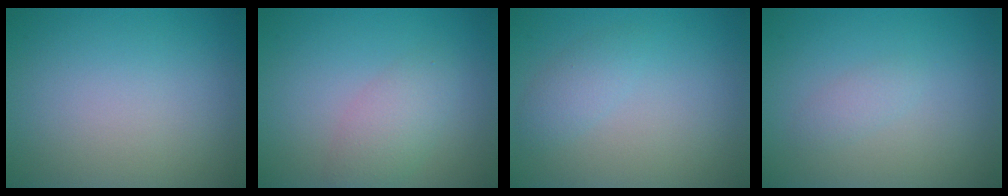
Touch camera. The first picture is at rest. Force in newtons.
{"total": 2.8, "press": 2.8, "slide": 0.0}
{"total": 1.6, "press": 1.6, "slide": 0.0}
{"total": 1.0, "press": 1.0, "slide": 0.0}